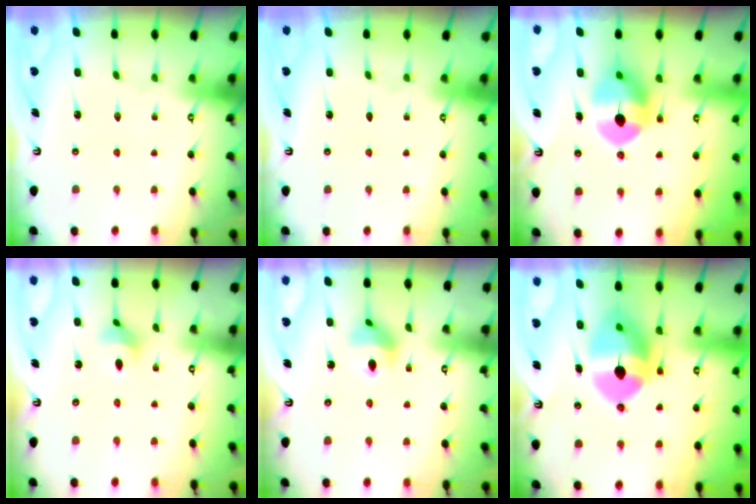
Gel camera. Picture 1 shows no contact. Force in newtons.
{"total": 0.0}
{"total": 9.4, "press": 9.3, "slide": 1.1}
{"total": 2.9, "press": 2.8, "slide": 0.6}
{"total": 8.3, "press": 8.1, "slide": 1.4}
{"total": 12.0, "press": 11.8, "slide": 1.9}